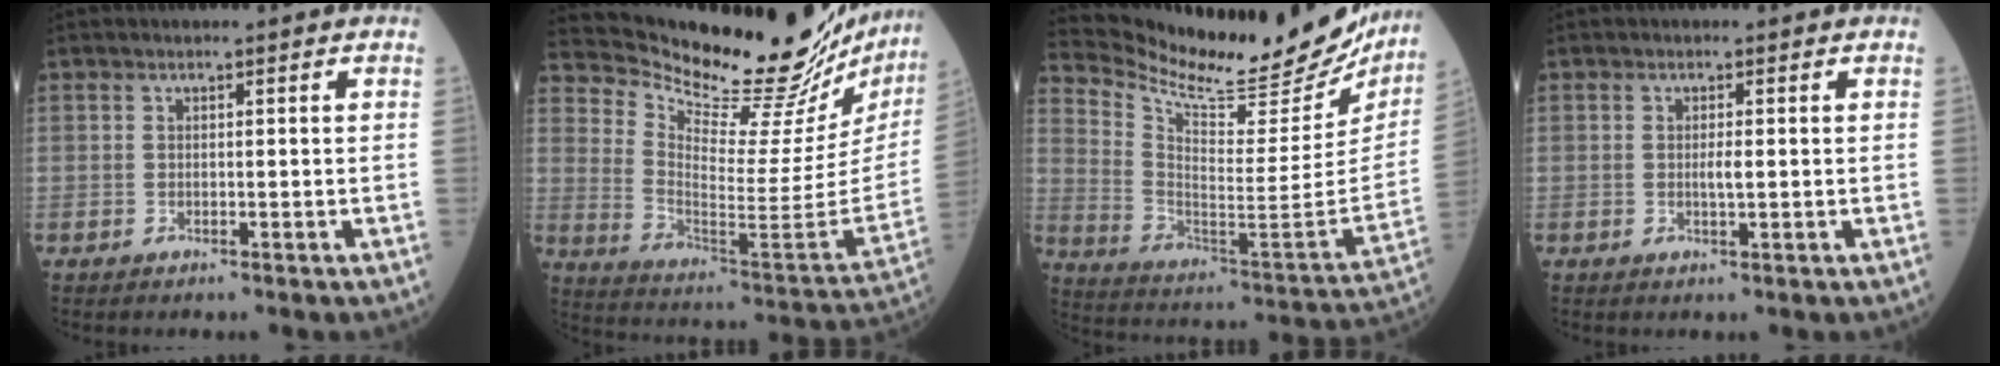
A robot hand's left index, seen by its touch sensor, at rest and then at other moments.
{"total": 29.2, "force": [26.8, 4.1, 11.0], "torque": [-0.185, -0.117, 0.358]}
{"total": 27.9, "force": [25.5, 5.0, 10.2], "torque": [-0.179, -0.087, 0.355]}
{"total": 1.4, "force": [0.0, 0.2, 1.4], "torque": [-0.028, -0.001, 0.001]}